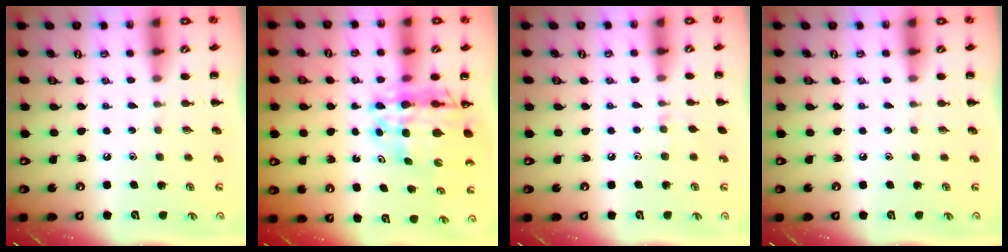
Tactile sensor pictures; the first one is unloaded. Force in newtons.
{"total": 14.9, "press": 14.4, "slide": 4.1}
{"total": 3.5, "press": 3.3, "slide": 1.2}
{"total": 0.0}